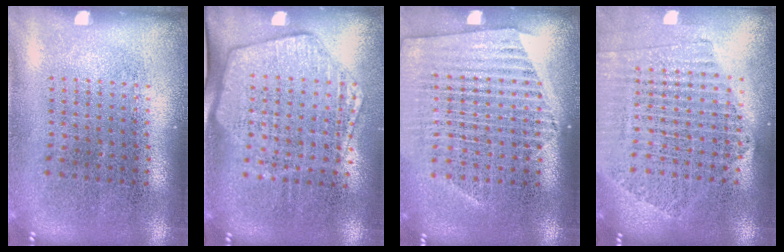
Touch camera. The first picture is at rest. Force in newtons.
{"total": 1.8, "press": 1.5, "slide": 0.9}
{"total": 1.5, "press": 1.5, "slide": 0.5}
{"total": 2.1, "press": 1.9, "slide": 0.9}